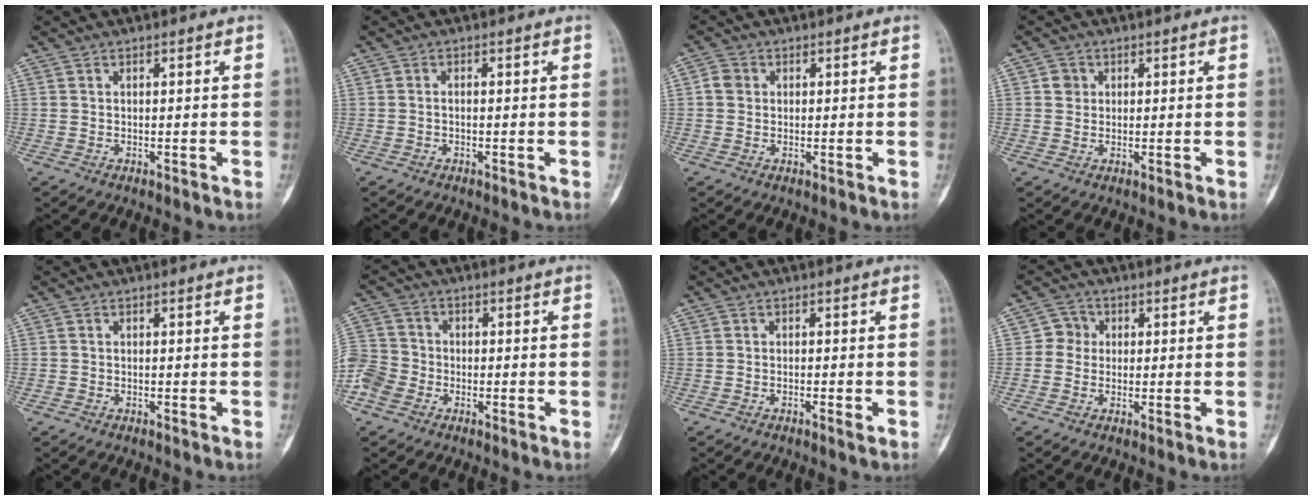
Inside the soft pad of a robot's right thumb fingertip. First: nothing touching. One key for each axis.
{"total": 0.6, "fx": -0.2, "fy": 0.3, "fz": 0.5, "tx": -0.005, "ty": 0.001, "tz": -0.008}
{"total": 2.6, "fx": 0.4, "fy": 2.3, "fz": 1.1, "tx": -0.008, "ty": 0.005, "tz": 0.002}
{"total": 2.2, "fx": 0.6, "fy": 2.1, "fz": 0.6, "tx": 0.006, "ty": 0.000, "tz": 0.006}
{"total": 0.0}
{"total": 7.5, "fx": -3.3, "fy": 6.1, "fz": 2.9, "tx": -0.059, "ty": 0.016, "tz": -0.071}
{"total": 1.3, "fx": -0.7, "fy": 0.2, "fz": 1.1, "tx": -0.021, "ty": 0.001, "tz": -0.015}
{"total": 3.2, "fx": 0.1, "fy": 3.1, "fz": 0.8, "tx": 0.016, "ty": 0.009, "tz": -0.009}